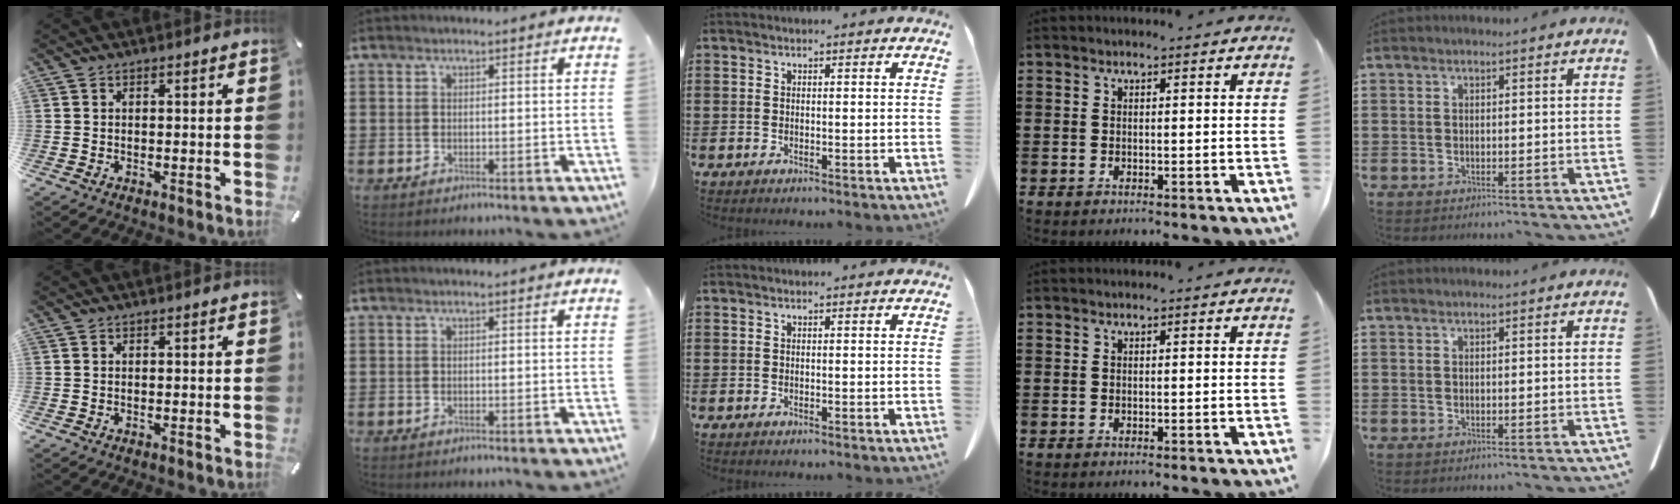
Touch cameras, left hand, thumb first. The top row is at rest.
{}